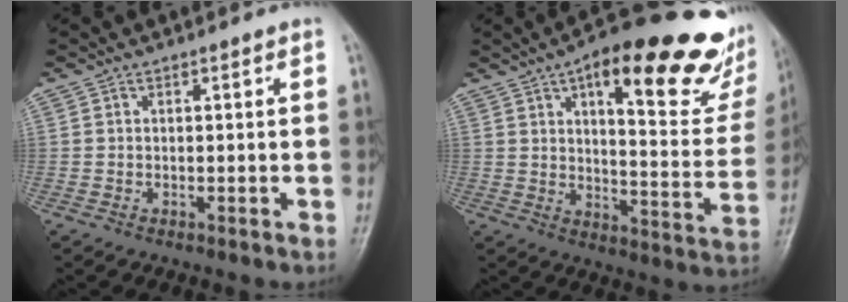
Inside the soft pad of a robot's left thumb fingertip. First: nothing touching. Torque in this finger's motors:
{"motor_torque": [0.81, 0.62, 1.61, -1.16, 0.13]}